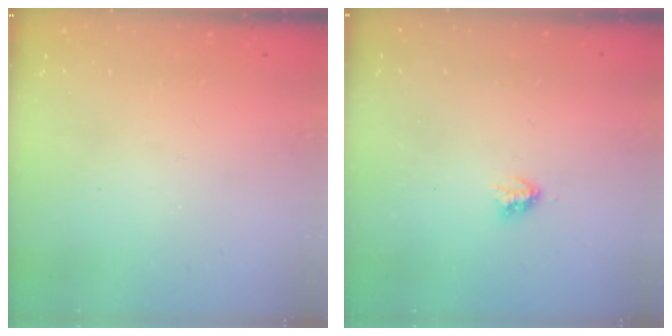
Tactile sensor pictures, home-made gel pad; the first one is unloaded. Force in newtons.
{"total": 2.9, "press": 2.9, "slide": 0.5}